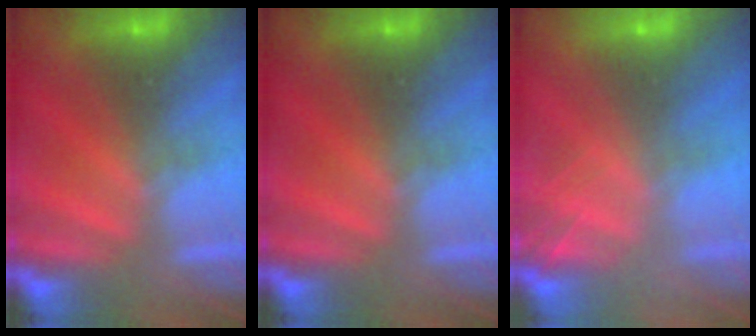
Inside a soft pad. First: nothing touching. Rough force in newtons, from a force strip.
{"total": 0.0}
{"total": 2.0}